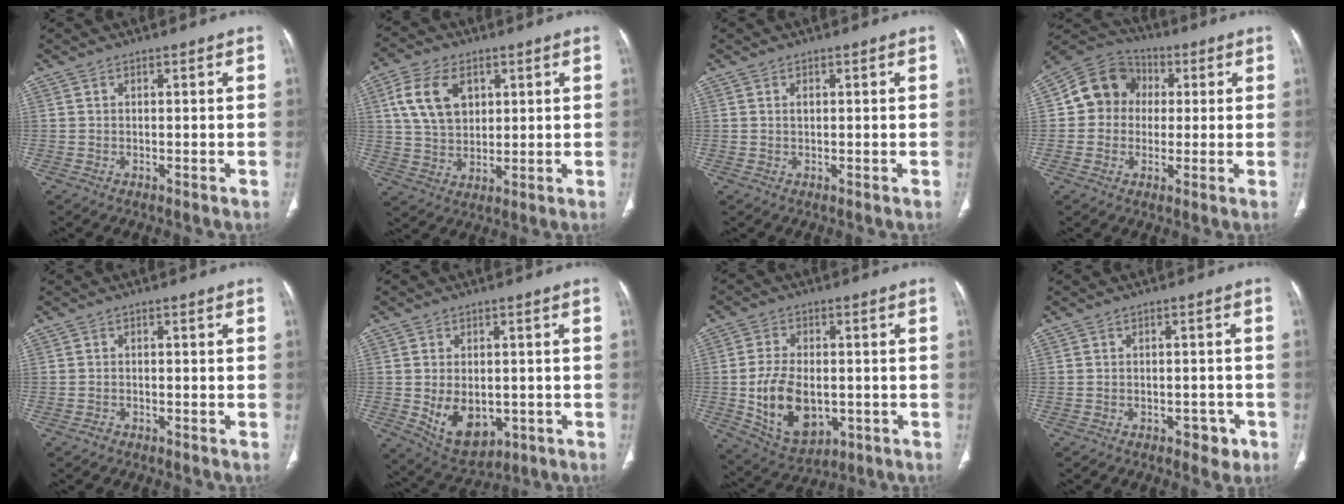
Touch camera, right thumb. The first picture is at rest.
{"total": 11.1, "force": [3.8, 7.4, 7.4], "torque": [-0.127, -0.006, 0.077]}
{"total": 0.9, "force": [0.3, 0.5, 0.7], "torque": [-0.012, 0.001, 0.007]}
{"total": 10.9, "force": [1.1, 9.8, 4.6], "torque": [-0.055, 0.021, 0.005]}
{"total": 1.2, "force": [-0.9, 0.7, 0.4], "torque": [-0.009, 0.003, -0.019]}
{"total": 9.9, "force": [-1.8, 6.6, 7.2], "torque": [-0.094, -0.006, -0.007]}
{"total": 13.2, "force": [-2.0, 8.3, 10.1], "torque": [-0.165, -0.002, -0.018]}
{"total": 3.7, "force": [-2.0, 2.3, 2.0], "torque": [-0.012, 0.013, -0.024]}